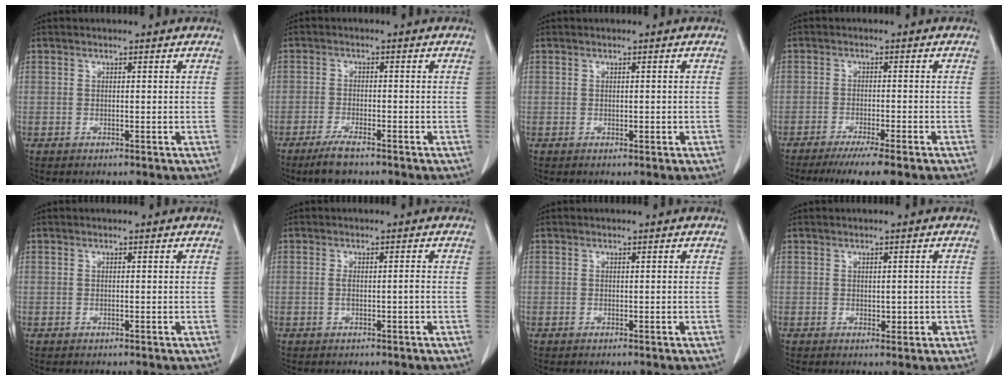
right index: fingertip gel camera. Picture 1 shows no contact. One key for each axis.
{"total": 4.4, "fx": -3.4, "fy": 0.7, "fz": 2.8, "tx": -0.059, "ty": -0.008, "tz": -0.061}
{"total": 0.7, "fx": -0.2, "fy": 0.3, "fz": 0.6, "tx": -0.010, "ty": -0.001, "tz": -0.001}
{"total": 6.8, "fx": -5.2, "fy": 0.0, "fz": 4.3, "tx": -0.059, "ty": -0.014, "tz": -0.082}
{"total": 0.0}
{"total": 1.7, "fx": -0.3, "fy": 0.1, "fz": 1.7, "tx": -0.032, "ty": 0.002, "tz": -0.006}
{"total": 0.0}
{"total": 1.6, "fx": -0.2, "fy": 1.0, "fz": 1.2, "tx": -0.015, "ty": 0.002, "tz": 0.002}